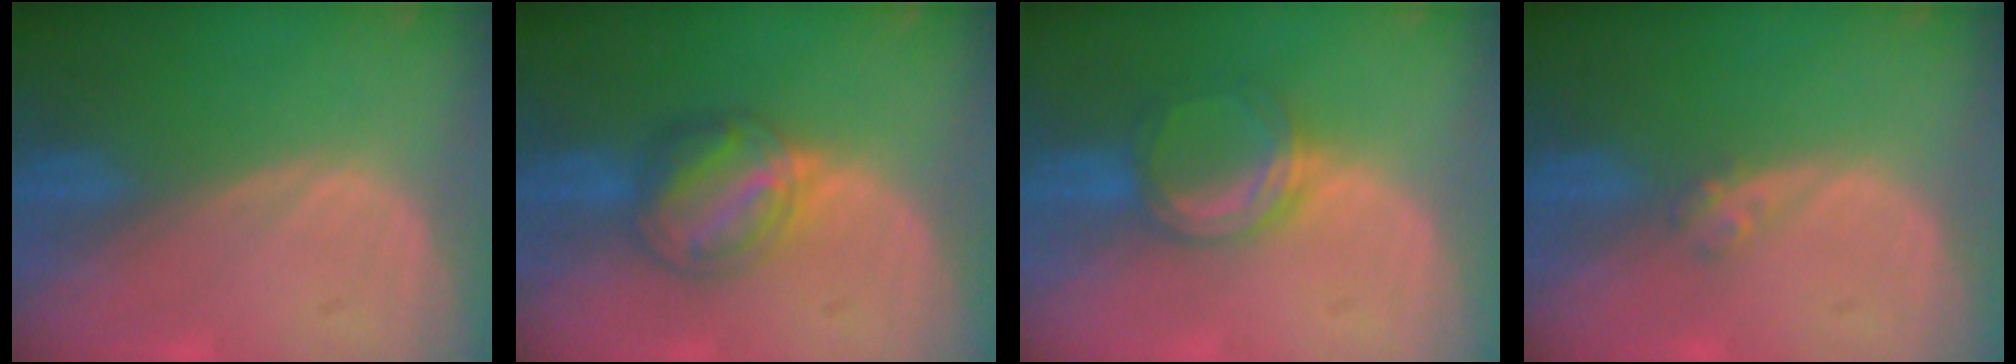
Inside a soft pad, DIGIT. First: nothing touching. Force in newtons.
{"total": 6.2, "press": 6.1, "slide": 1.3}
{"total": 5.2, "press": 4.9, "slide": 1.7}
{"total": 1.6, "press": 1.4, "slide": 0.8}